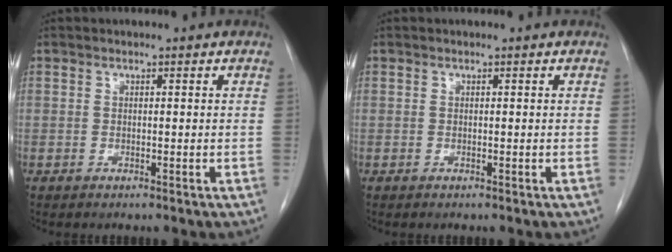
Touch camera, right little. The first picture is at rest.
{"total": 0.0}